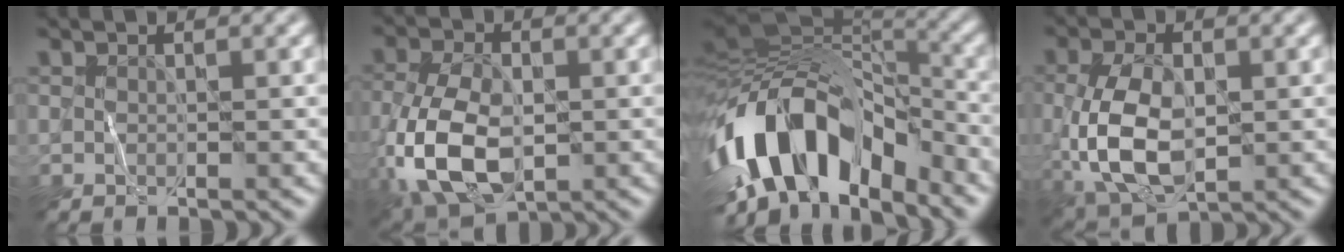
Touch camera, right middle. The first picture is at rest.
{"total": 10.3, "force": [-2.9, 6.0, 7.9], "torque": [-0.186, -0.021, -0.061]}
{"total": 14.8, "force": [-6.1, 7.8, 11.0], "torque": [-0.195, 0.018, -0.112]}
{"total": 8.1, "force": [-1.0, 4.8, 6.5], "torque": [-0.146, -0.008, -0.017]}